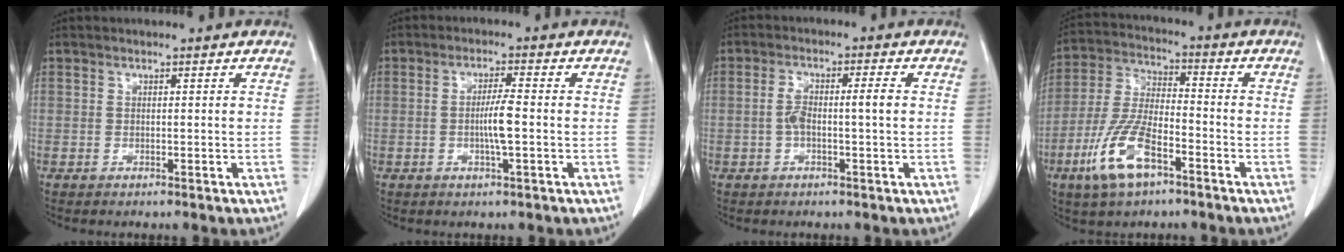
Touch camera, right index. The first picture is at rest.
{"total": 4.2, "force": [-0.6, 0.0, 4.1], "torque": [-0.079, -0.004, -0.013]}
{"total": 4.2, "force": [0.3, 0.8, 4.2], "torque": [-0.087, 0.012, 0.005]}
{"total": 11.2, "force": [-5.7, 3.6, 9.0], "torque": [-0.197, -0.005, -0.107]}